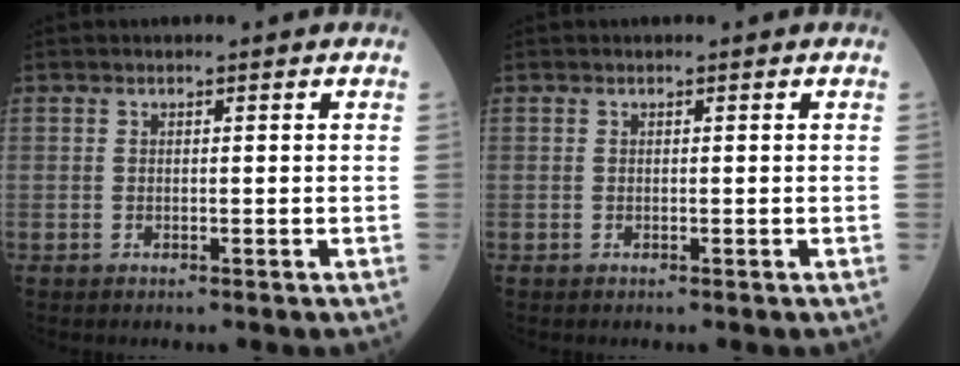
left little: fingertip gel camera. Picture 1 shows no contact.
{"total": 0.0}